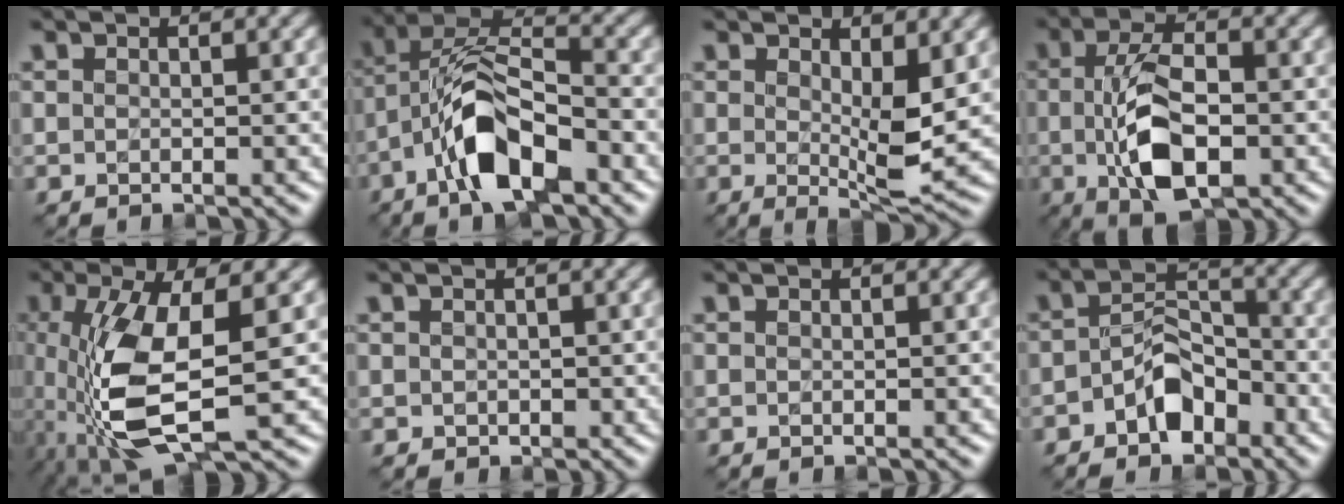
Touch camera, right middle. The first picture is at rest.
{"total": 8.4, "force": [-4.2, 3.2, 6.6], "torque": [-0.124, 0.020, -0.087]}
{"total": 3.7, "force": [1.0, 0.8, 3.4], "torque": [-0.066, -0.005, 0.021]}
{"total": 7.5, "force": [-1.3, 3.3, 6.6], "torque": [-0.133, -0.001, -0.023]}
{"total": 8.2, "force": [-1.4, 2.3, 7.7], "torque": [-0.183, -0.008, -0.024]}
{"total": 1.2, "force": [-0.2, 1.0, 0.5], "torque": [-0.016, 0.000, -0.002]}
{"total": 0.0}
{"total": 4.8, "force": [-2.8, 2.7, 2.9], "torque": [-0.039, 0.008, -0.054]}